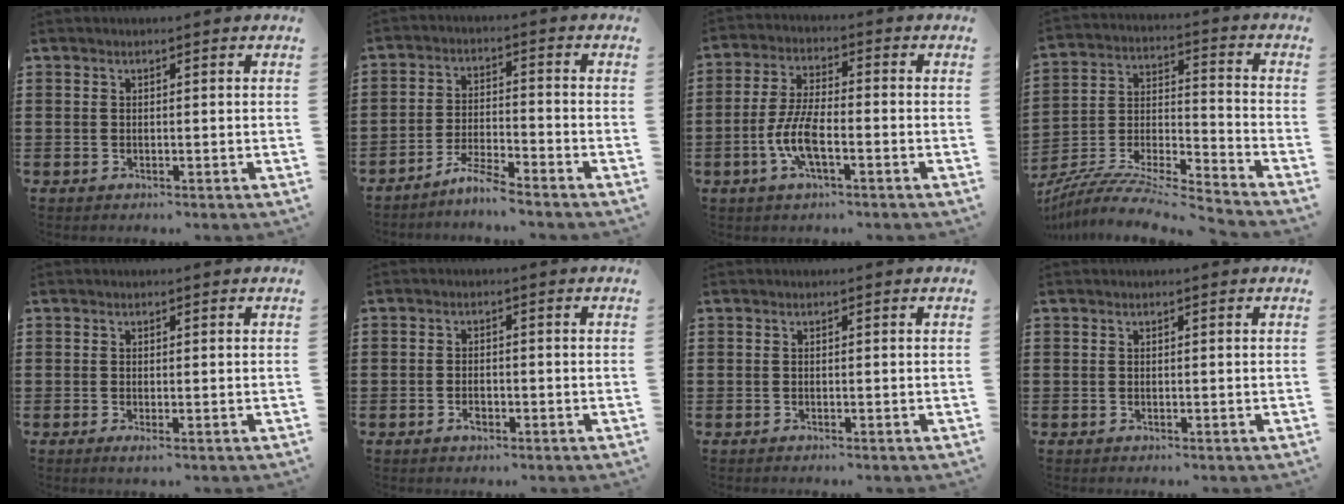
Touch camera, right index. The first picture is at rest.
{"total": 4.6, "force": [-4.4, -0.1, 1.5], "torque": [-0.043, -0.003, -0.089]}
{"total": 7.3, "force": [-2.5, 2.3, 6.5], "torque": [-0.148, -0.009, -0.053]}
{"total": 7.5, "force": [-7.1, 0.3, 2.3], "torque": [-0.047, -0.005, -0.146]}
{"total": 0.7, "force": [-0.2, 0.0, 0.7], "torque": [-0.011, -0.004, -0.002]}
{"total": 1.8, "force": [-0.9, 0.9, 1.2], "torque": [-0.024, 0.000, -0.017]}
{"total": 0.0}
{"total": 0.0}